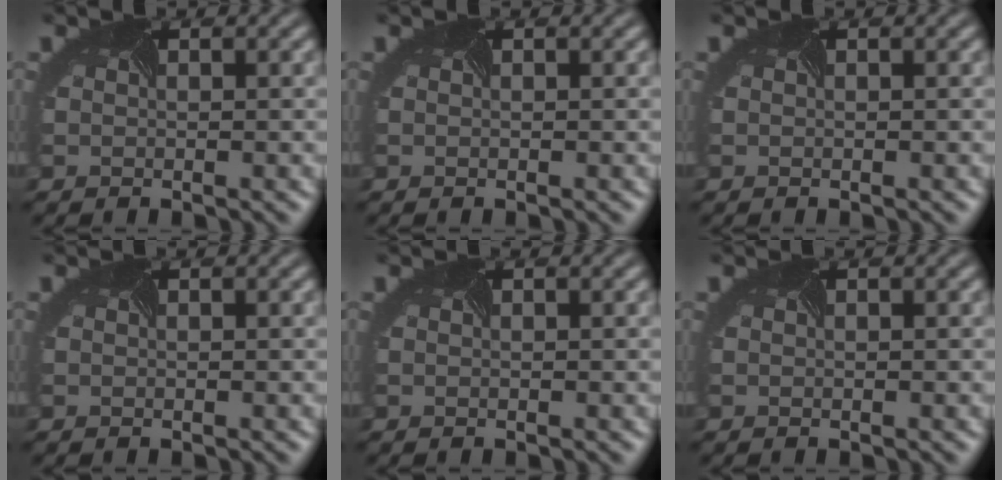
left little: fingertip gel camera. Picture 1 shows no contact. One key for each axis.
{"total": 0.0}
{"total": 0.0}
{"total": 0.0}
{"total": 0.0}
{"total": 0.0}